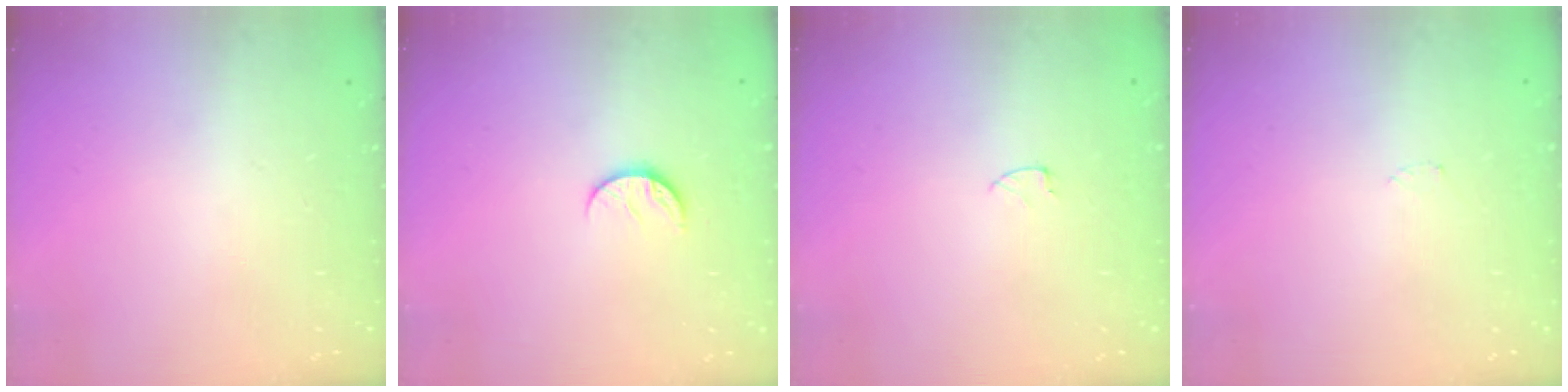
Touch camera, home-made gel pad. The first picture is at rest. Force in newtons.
{"total": 7.1, "press": 7.0, "slide": 0.7}
{"total": 2.6, "press": 2.6, "slide": 0.2}
{"total": 2.3, "press": 2.3, "slide": 0.2}